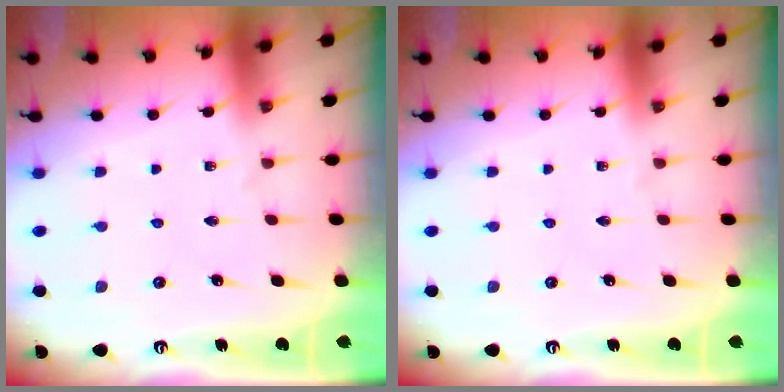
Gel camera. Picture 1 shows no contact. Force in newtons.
{"total": 0.0}